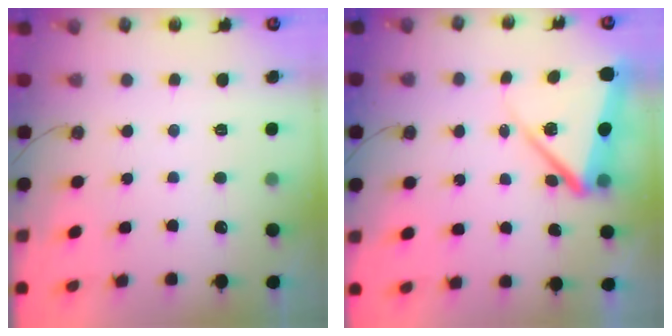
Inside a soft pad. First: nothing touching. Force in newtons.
{"total": 8.8, "press": 8.7, "slide": 0.9}